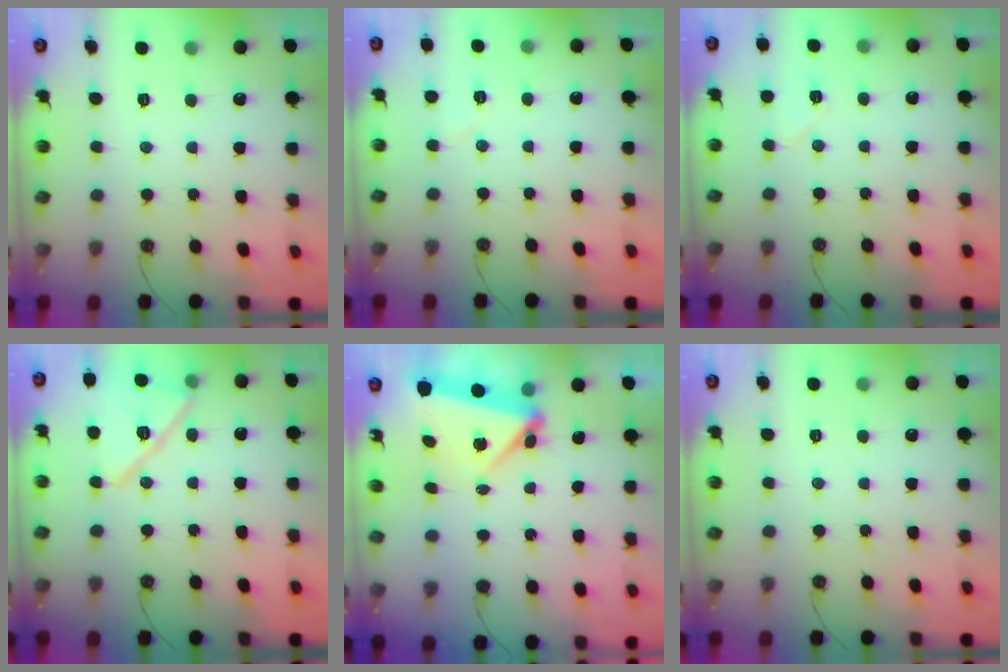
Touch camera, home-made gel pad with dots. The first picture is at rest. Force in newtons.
{"total": 3.9, "press": 3.6, "slide": 1.4}
{"total": 7.1, "press": 6.9, "slide": 1.7}
{"total": 13.5, "press": 12.3, "slide": 5.6}
{"total": 6.1, "press": 6.0, "slide": 0.9}
{"total": 0.0}